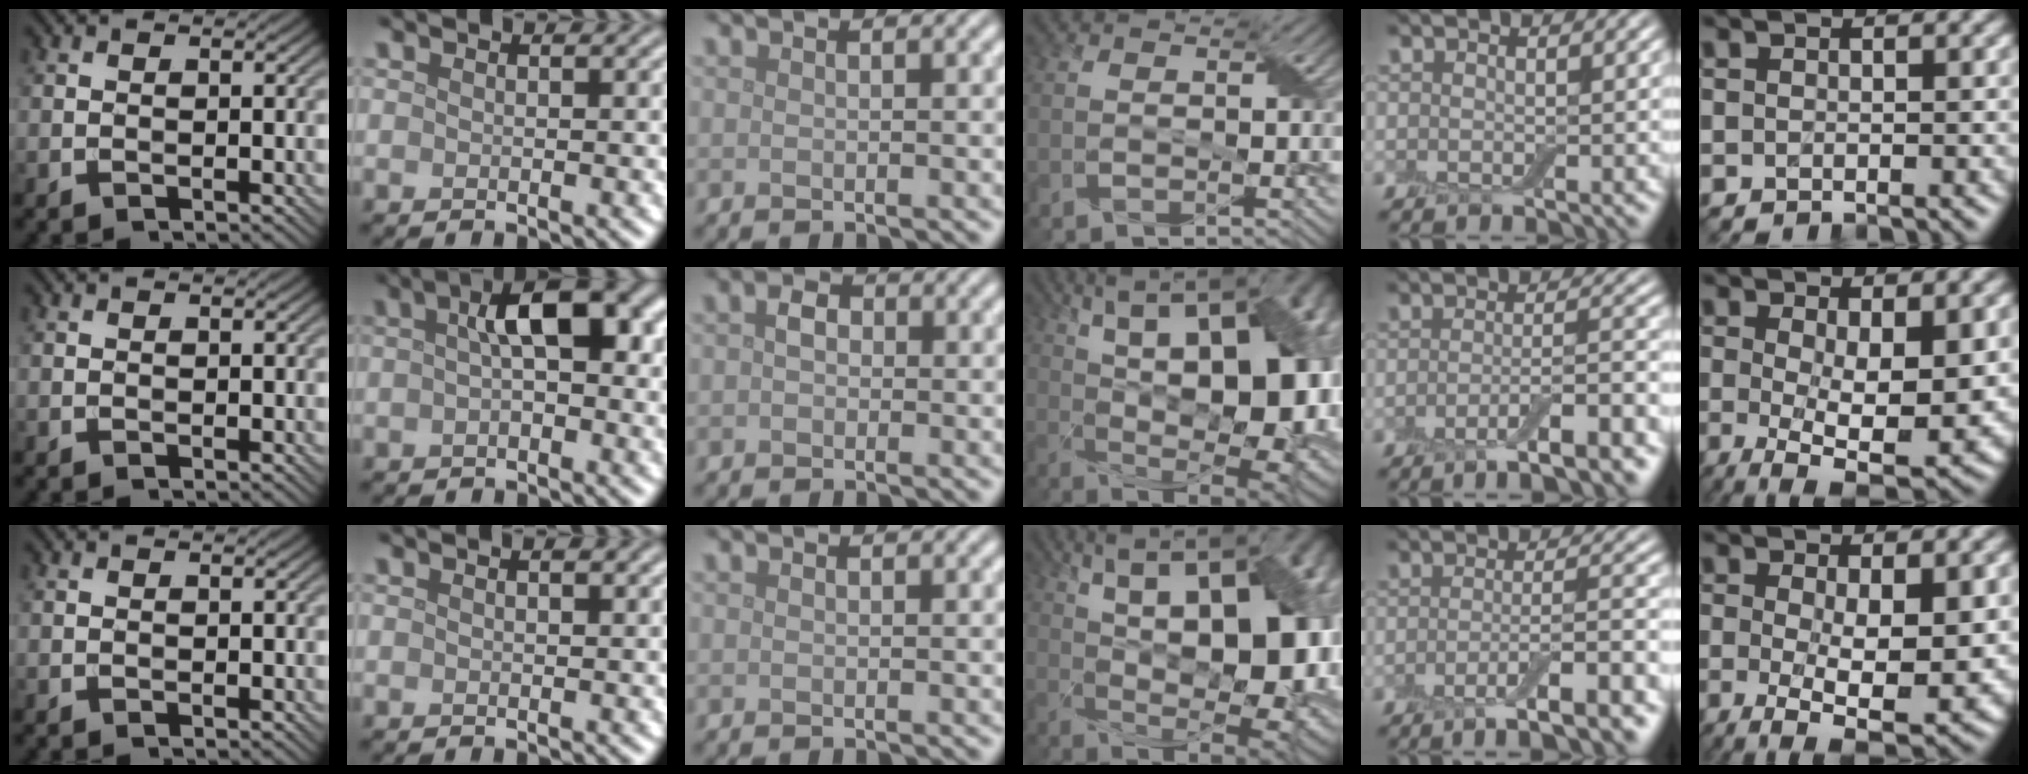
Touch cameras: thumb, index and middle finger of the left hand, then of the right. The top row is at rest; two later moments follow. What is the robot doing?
{"motion": "wrap", "object": "adhesive wrap"}